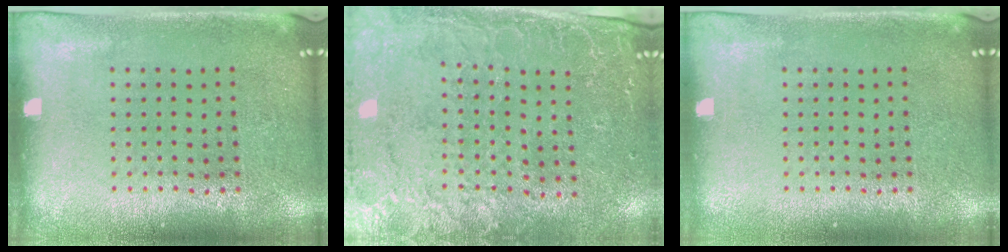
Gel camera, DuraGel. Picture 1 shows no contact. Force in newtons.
{"total": 3.0, "press": 2.8, "slide": 1.2}
{"total": 0.0}